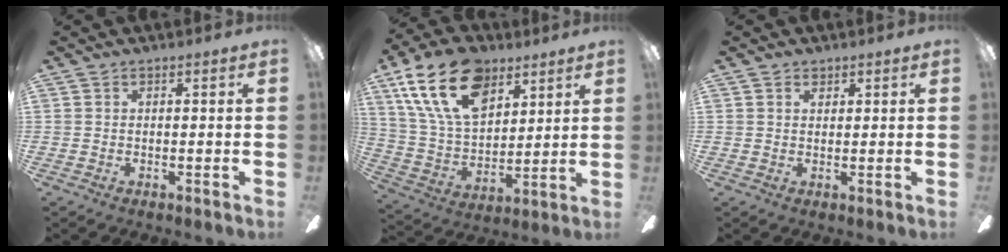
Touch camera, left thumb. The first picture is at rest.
{"total": 21.7, "force": [11.9, 12.6, 13.0], "torque": [-0.247, -0.039, 0.215]}
{"total": 1.4, "force": [1.0, 0.9, 0.5], "torque": [-0.003, -0.001, 0.017]}